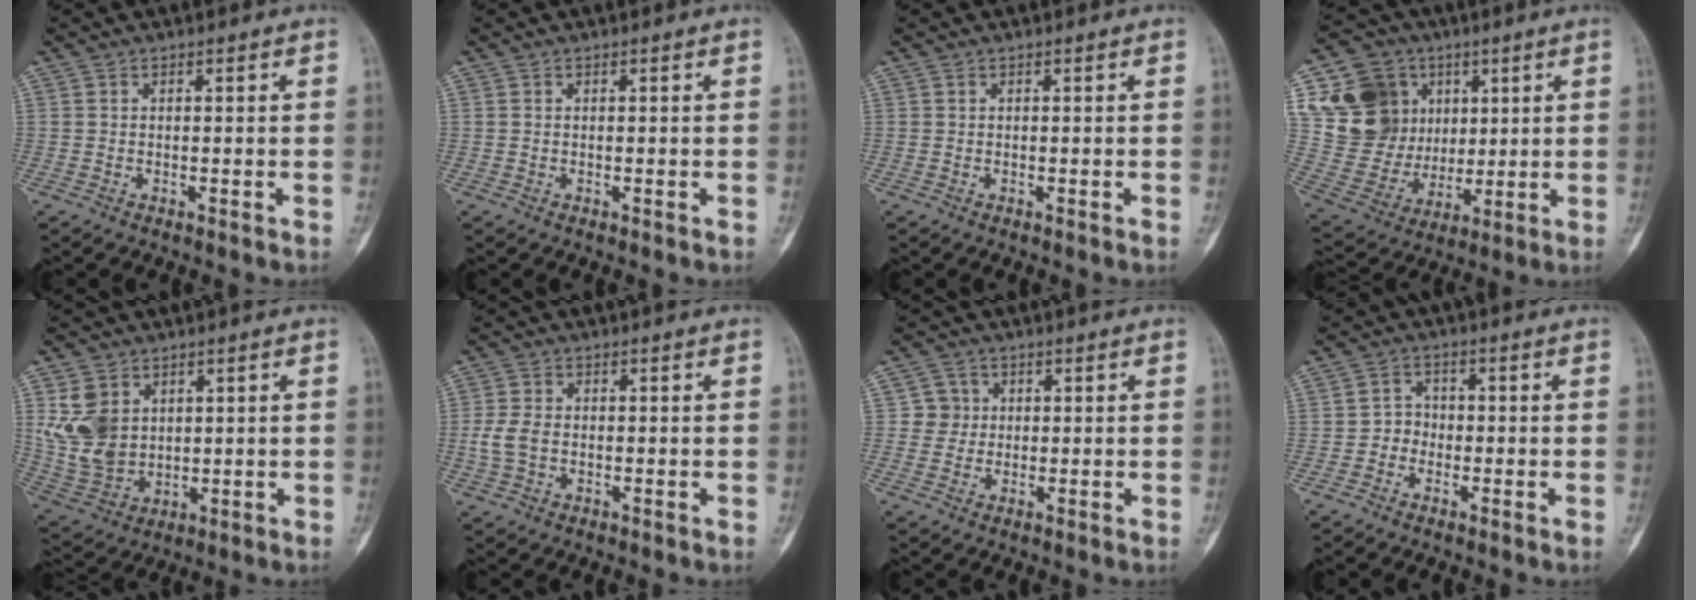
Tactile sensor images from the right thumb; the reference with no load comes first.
{"total": 0.0}
{"total": 0.0}
{"total": 18.4, "force": [6.4, 15.7, 7.0], "torque": [-0.097, 0.001, 0.136]}
{"total": 11.0, "force": [3.2, 8.5, 6.2], "torque": [-0.102, -0.015, 0.086]}
{"total": 4.4, "force": [-0.5, 3.1, 3.2], "torque": [-0.076, 0.008, -0.011]}
{"total": 3.4, "force": [0.5, 3.4, 0.1], "torque": [0.026, 0.006, 0.001]}
{"total": 3.3, "force": [-1.1, 2.9, 1.1], "torque": [0.004, 0.012, -0.030]}